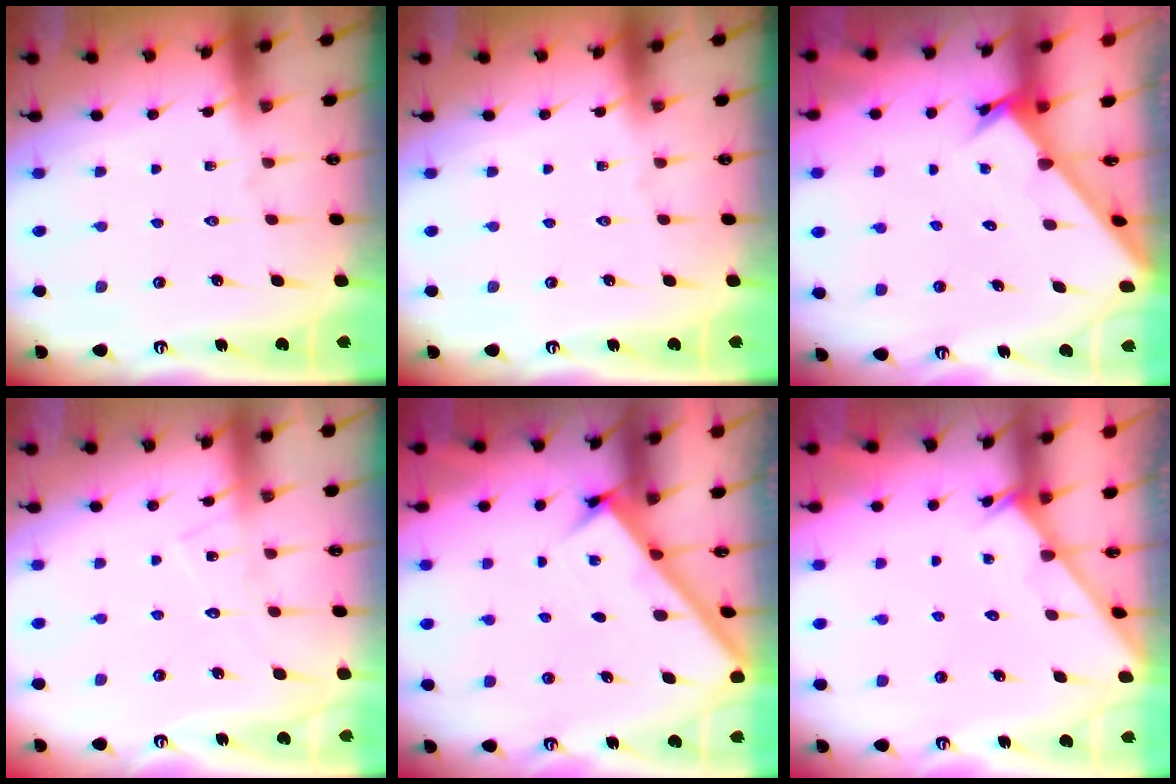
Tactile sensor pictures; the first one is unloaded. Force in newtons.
{"total": 0.0}
{"total": 2.4, "press": 2.4, "slide": 0.1}
{"total": 8.4, "press": 8.4, "slide": 0.5}
{"total": 2.1, "press": 2.1, "slide": 0.2}
{"total": 2.4, "press": 2.4, "slide": 0.2}